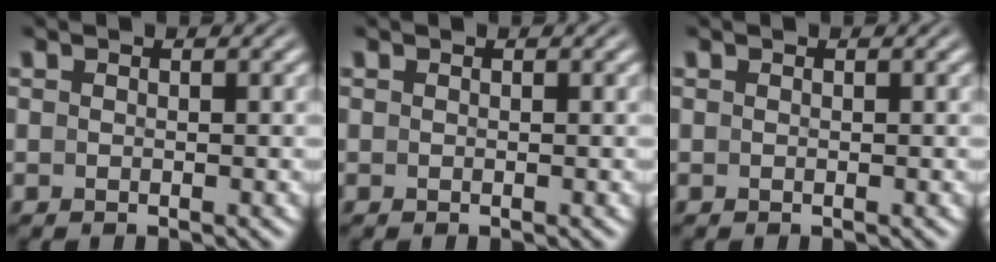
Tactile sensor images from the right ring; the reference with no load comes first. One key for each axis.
{"total": 0.0}
{"total": 0.0}